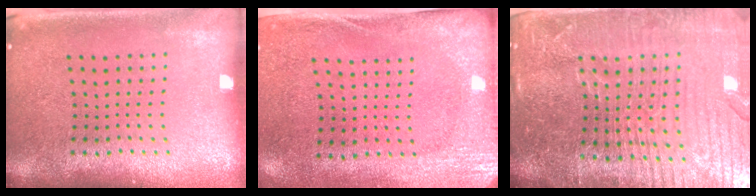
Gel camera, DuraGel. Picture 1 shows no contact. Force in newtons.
{"total": 2.8, "press": 2.2, "slide": 1.7}
{"total": 5.6, "press": 5.1, "slide": 2.5}